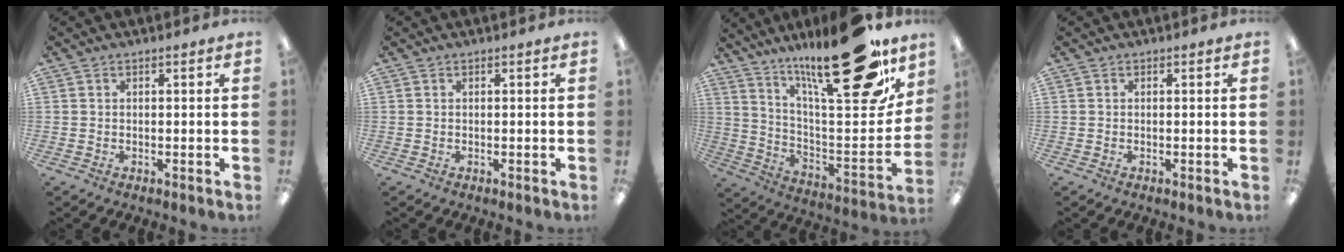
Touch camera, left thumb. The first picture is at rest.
{"total": 0.0}
{"total": 29.0, "force": [20.4, 8.0, 19.0], "torque": [-0.260, -0.131, 0.327]}
{"total": 0.0}